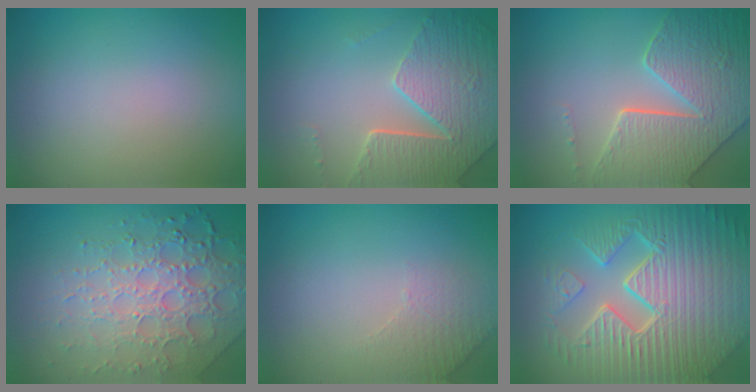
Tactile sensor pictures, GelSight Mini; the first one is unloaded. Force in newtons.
{"total": 5.7, "press": 4.8, "slide": 2.9}
{"total": 8.3, "press": 6.1, "slide": 5.7}
{"total": 7.3, "press": 5.2, "slide": 5.2}
{"total": 2.1, "press": 2.0, "slide": 0.5}
{"total": 11.2, "press": 7.2, "slide": 8.6}